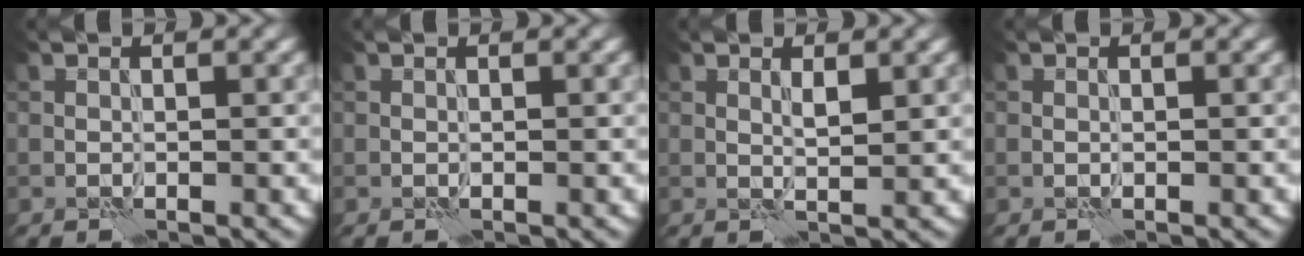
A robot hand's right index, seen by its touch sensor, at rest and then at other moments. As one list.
[{"total": 0.0}, {"total": 1.1, "force": [0.6, 0.1, 1.0], "torque": [-0.020, -0.005, 0.010]}, {"total": 0.0}]